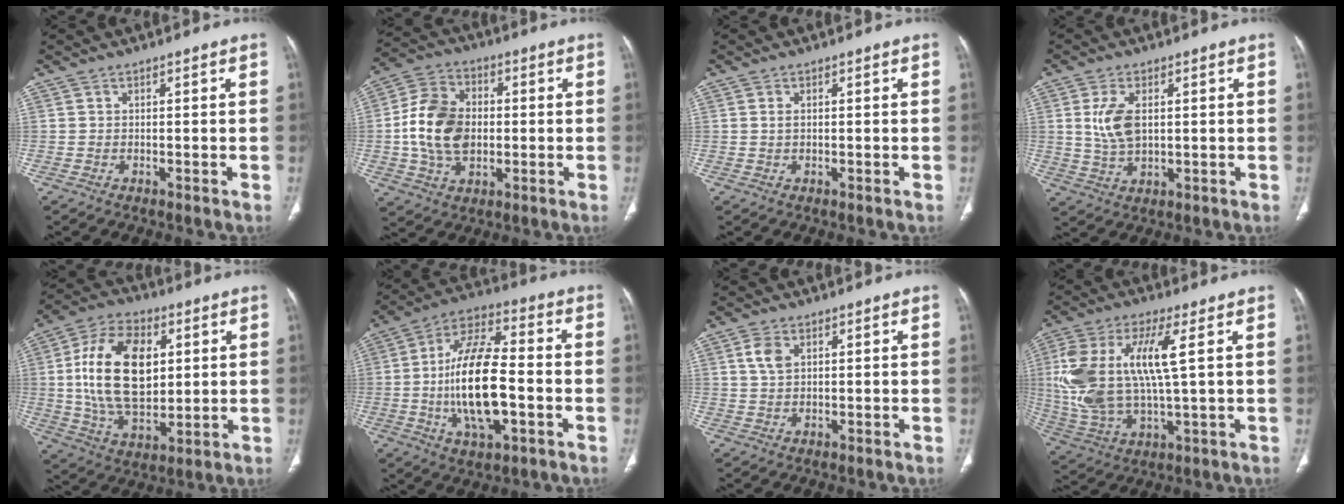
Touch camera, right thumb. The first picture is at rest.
{"total": 14.2, "force": [-0.6, 10.1, 9.9], "torque": [-0.173, 0.018, -0.010]}
{"total": 1.0, "force": [0.2, 0.6, 0.7], "torque": [-0.016, 0.001, 0.005]}
{"total": 7.0, "force": [1.4, 3.8, 5.7], "torque": [-0.116, -0.006, 0.032]}
{"total": 19.6, "force": [3.3, 11.6, 15.5], "torque": [-0.258, -0.008, 0.061]}
{"total": 18.7, "force": [-3.1, 8.0, 16.6], "torque": [-0.299, 0.023, -0.055]}
{"total": 3.4, "force": [1.3, 2.1, 2.4], "torque": [-0.044, 0.001, 0.028]}
{"total": 17.9, "force": [3.4, 6.2, 16.4], "torque": [-0.368, 0.001, 0.071]}